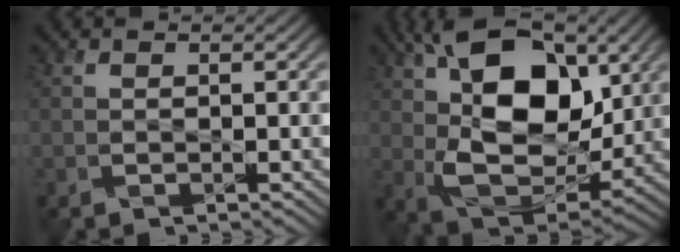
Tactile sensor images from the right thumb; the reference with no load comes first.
{"total": 15.8, "force": [5.0, 9.1, 11.9], "torque": [-0.218, 0.008, 0.079]}